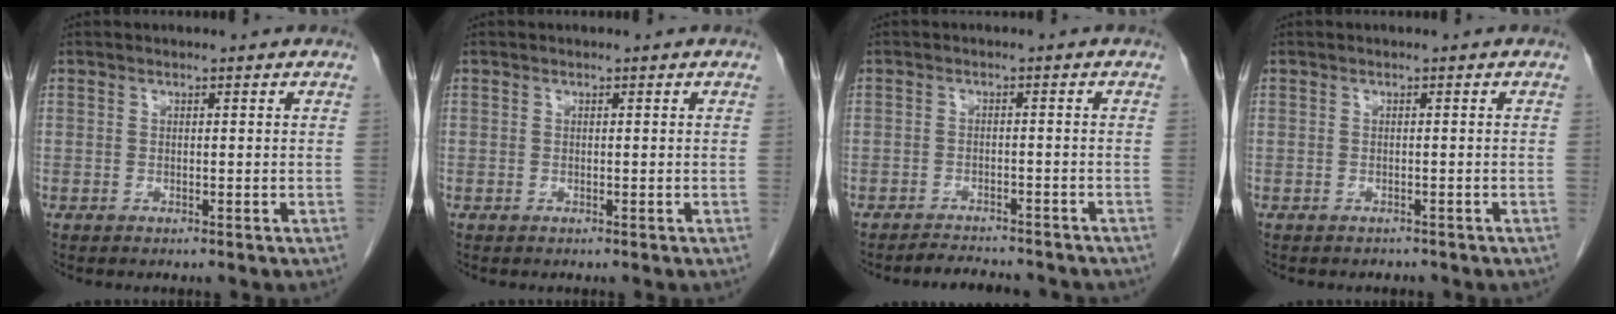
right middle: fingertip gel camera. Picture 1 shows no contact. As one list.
[{"total": 0.0}, {"total": 7.3, "force": [-6.8, 1.7, 2.1], "torque": [-0.028, -0.002, -0.085]}, {"total": 0.0}]